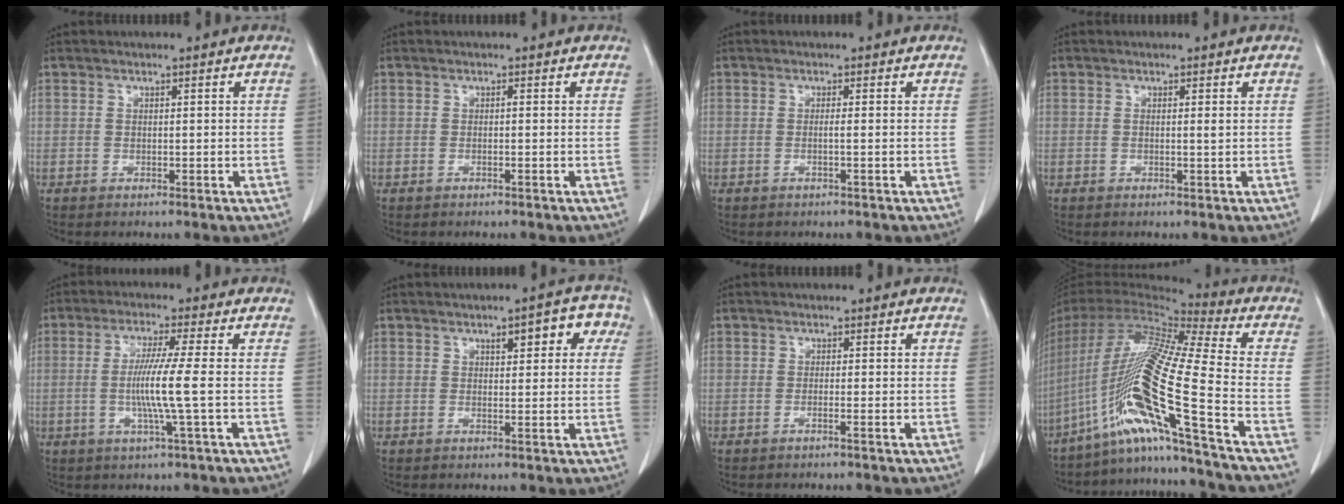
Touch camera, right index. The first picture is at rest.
{"total": 0.0}
{"total": 0.8, "force": [-0.3, -0.4, 0.7], "torque": [-0.005, 0.001, -0.008]}
{"total": 0.8, "force": [0.1, -0.1, 0.8], "torque": [-0.014, -0.001, 0.001]}
{"total": 7.3, "force": [-0.8, -1.5, 7.1], "torque": [-0.139, -0.008, -0.017]}
{"total": 5.6, "force": [2.3, 1.9, 4.8], "torque": [-0.049, 0.019, 0.021]}
{"total": 0.6, "force": [-0.4, -0.3, 0.3], "torque": [0.002, 0.005, -0.014]}
{"total": 22.2, "force": [-10.8, -2.3, 19.3], "torque": [-0.401, -0.023, -0.207]}